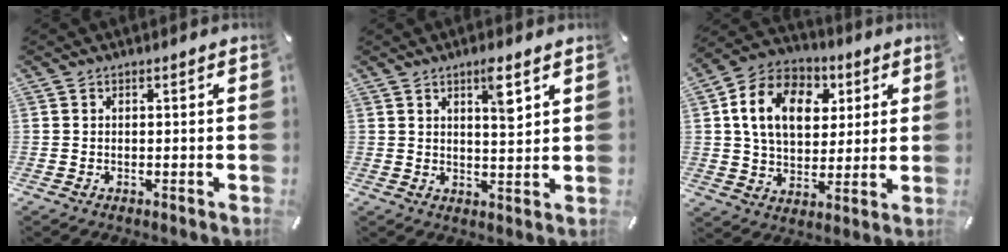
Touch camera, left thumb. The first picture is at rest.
{"total": 5.6, "force": [3.3, 1.2, 4.4], "torque": [-0.064, -0.019, 0.049]}
{"total": 15.1, "force": [4.3, 11.2, 9.2], "torque": [-0.170, 0.005, 0.078]}